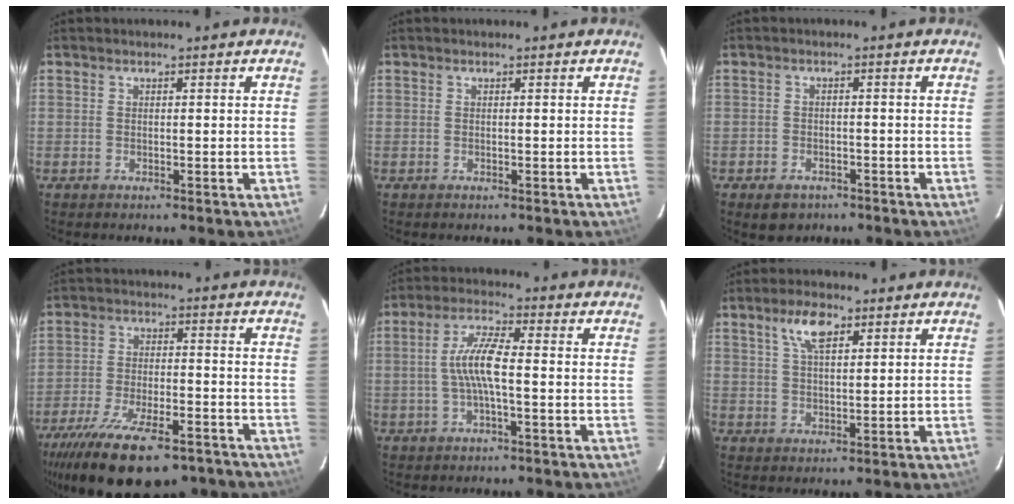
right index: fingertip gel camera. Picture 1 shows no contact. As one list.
[{"total": 0.0}, {"total": 4.6, "force": [-3.0, 3.2, 1.4], "torque": [-0.037, 0.003, -0.040]}, {"total": 20.9, "force": [-15.1, 7.4, 12.4], "torque": [-0.243, -0.043, -0.230]}, {"total": 7.2, "force": [-0.9, 1.2, 7.0], "torque": [-0.143, 0.008, -0.017]}, {"total": 5.7, "force": [3.1, 2.3, 4.3], "torque": [-0.078, 0.011, 0.058]}]